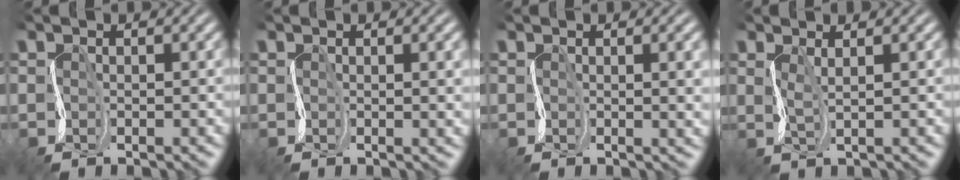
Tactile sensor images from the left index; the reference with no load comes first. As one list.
[{"total": 3.5, "force": [0.4, 1.4, 3.1], "torque": [-0.030, 0.000, 0.007]}, {"total": 4.7, "force": [0.4, 2.1, 4.2], "torque": [-0.033, 0.003, 0.007]}, {"total": 1.2, "force": [1.0, 0.2, 0.5], "torque": [-0.013, 0.005, 0.020]}]